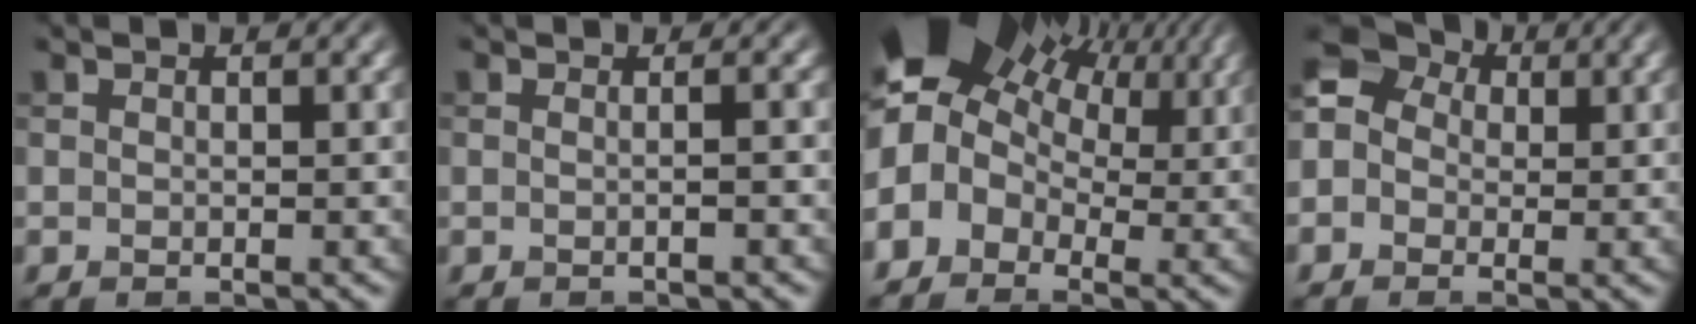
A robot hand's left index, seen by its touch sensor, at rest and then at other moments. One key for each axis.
{"total": 1.3, "fx": 0.1, "fy": 0.5, "fz": 1.2, "tx": -0.010, "ty": -0.005, "tz": -0.010}
{"total": 13.8, "fx": 4.8, "fy": 9.6, "fz": 8.6, "tx": -0.184, "ty": 0.033, "tz": 0.081}
{"total": 7.4, "fx": 0.7, "fy": 6.5, "fz": 3.5, "tx": -0.075, "ty": 0.036, "tz": -0.030}